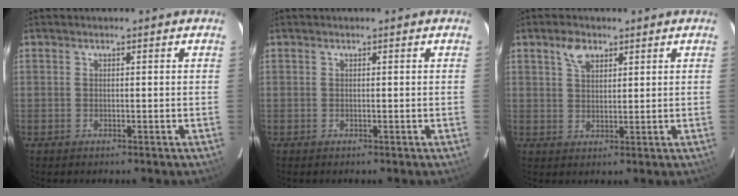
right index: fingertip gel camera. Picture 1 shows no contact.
{"total": 0.0}
{"total": 4.0, "force": [2.3, 2.3, 2.3], "torque": [-0.038, 0.011, 0.044]}